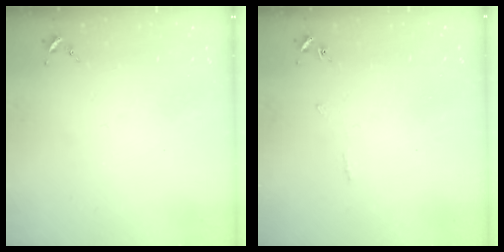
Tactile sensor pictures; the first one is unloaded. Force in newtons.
{"total": 2.9, "press": 2.9, "slide": 0.5}